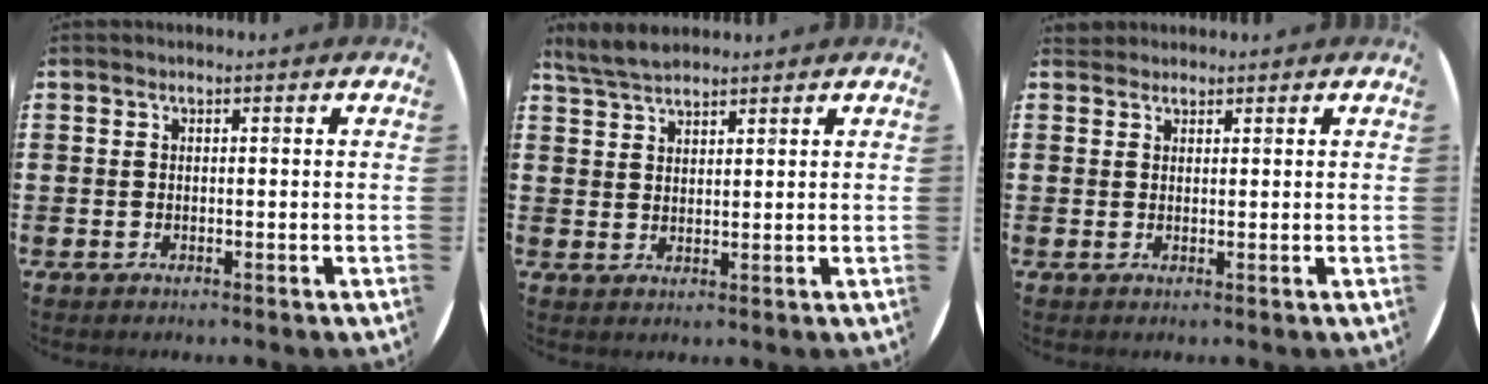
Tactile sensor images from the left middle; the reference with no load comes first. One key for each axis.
{"total": 3.8, "fx": 3.5, "fy": 0.9, "fz": 1.1, "tx": -0.030, "ty": -0.004, "tz": 0.067}
{"total": 1.4, "fx": 1.3, "fy": 0.5, "fz": -0.1, "tx": -0.002, "ty": 0.004, "tz": 0.026}